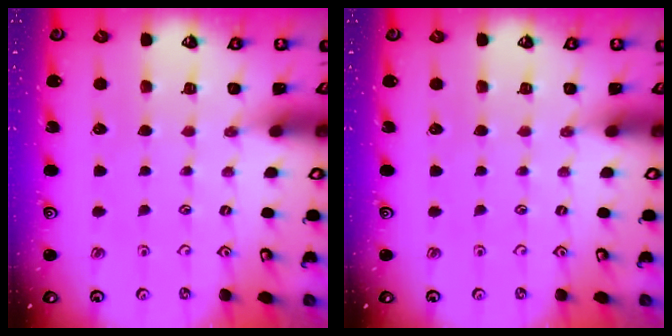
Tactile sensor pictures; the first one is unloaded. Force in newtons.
{"total": 0.0}